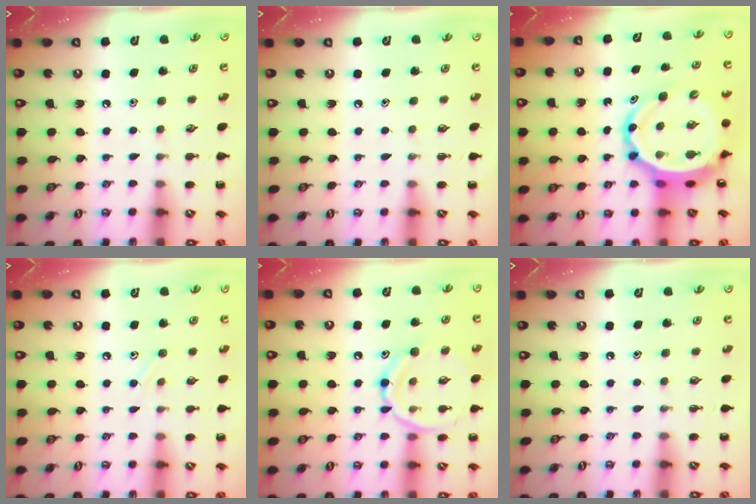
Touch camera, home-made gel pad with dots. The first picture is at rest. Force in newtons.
{"total": 0.0}
{"total": 9.0, "press": 8.6, "slide": 2.7}
{"total": 4.6, "press": 4.3, "slide": 1.5}
{"total": 14.4, "press": 14.4, "slide": 0.9}
{"total": 0.0}